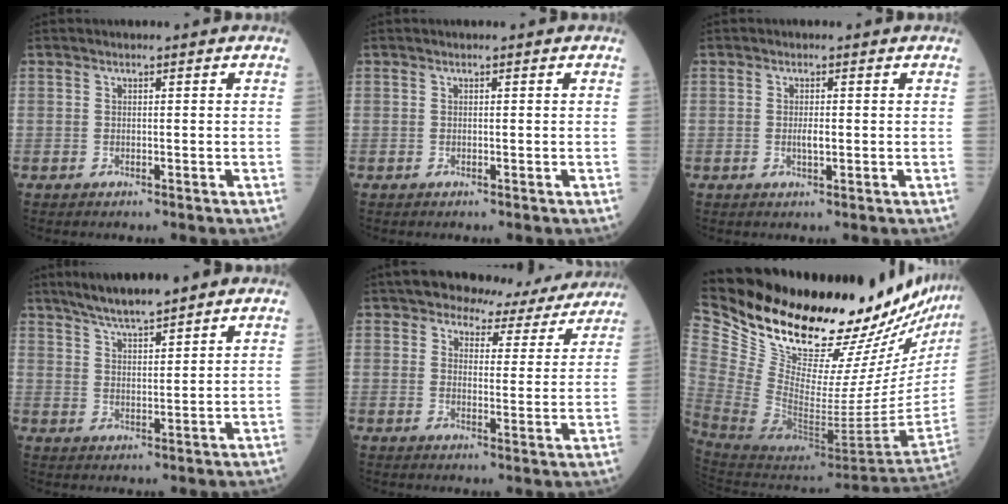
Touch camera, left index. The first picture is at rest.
{"total": 0.0}
{"total": 1.6, "force": [-0.2, 0.5, 1.5], "torque": [-0.029, -0.002, -0.003]}
{"total": 7.2, "force": [5.9, 0.7, 4.0], "torque": [-0.075, 0.013, 0.105]}
{"total": 11.2, "force": [10.4, 3.4, 2.1], "torque": [-0.011, -0.005, 0.114]}
{"total": 34.3, "force": [29.5, 5.6, 16.6], "torque": [-0.290, -0.116, 0.431]}